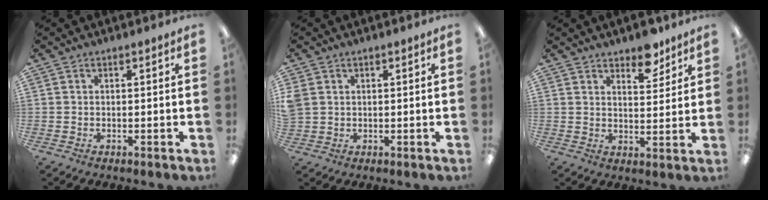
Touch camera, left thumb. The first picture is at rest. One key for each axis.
{"total": 3.2, "fx": 1.0, "fy": 2.7, "fz": 1.4, "tx": -0.028, "ty": 0.004, "tz": 0.019}
{"total": 6.9, "fx": 5.6, "fy": 3.1, "fz": 2.8, "tx": -0.012, "ty": -0.039, "tz": 0.094}